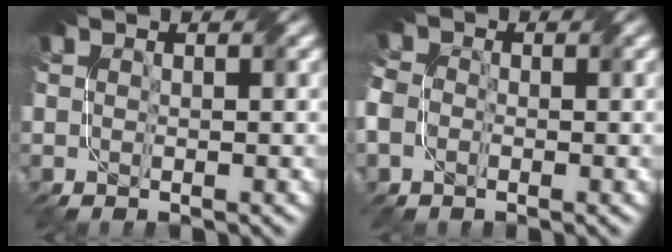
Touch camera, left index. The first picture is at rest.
{"total": 3.6, "force": [-0.7, 3.2, 1.5], "torque": [-0.028, 0.016, -0.024]}